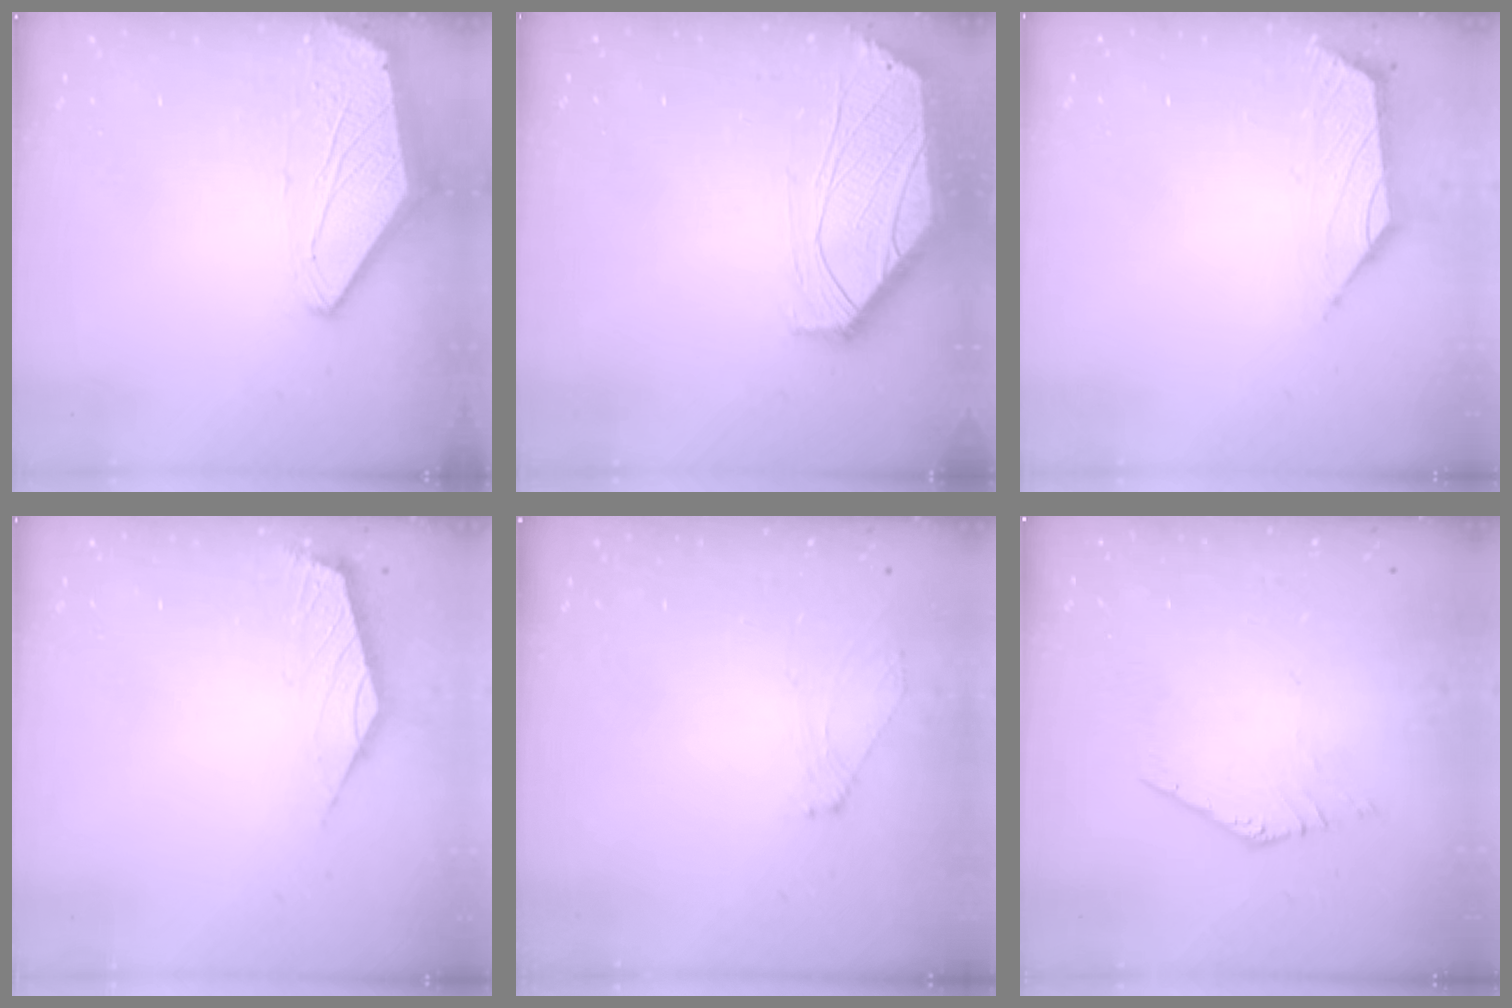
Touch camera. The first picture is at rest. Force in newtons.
{"total": 0.7, "press": 0.5, "slide": 0.4}
{"total": 1.5, "press": 1.4, "slide": 0.6}
{"total": 2.5, "press": 2.5, "slide": 0.6}
{"total": 2.5, "press": 2.4, "slide": 0.7}
{"total": 0.0}